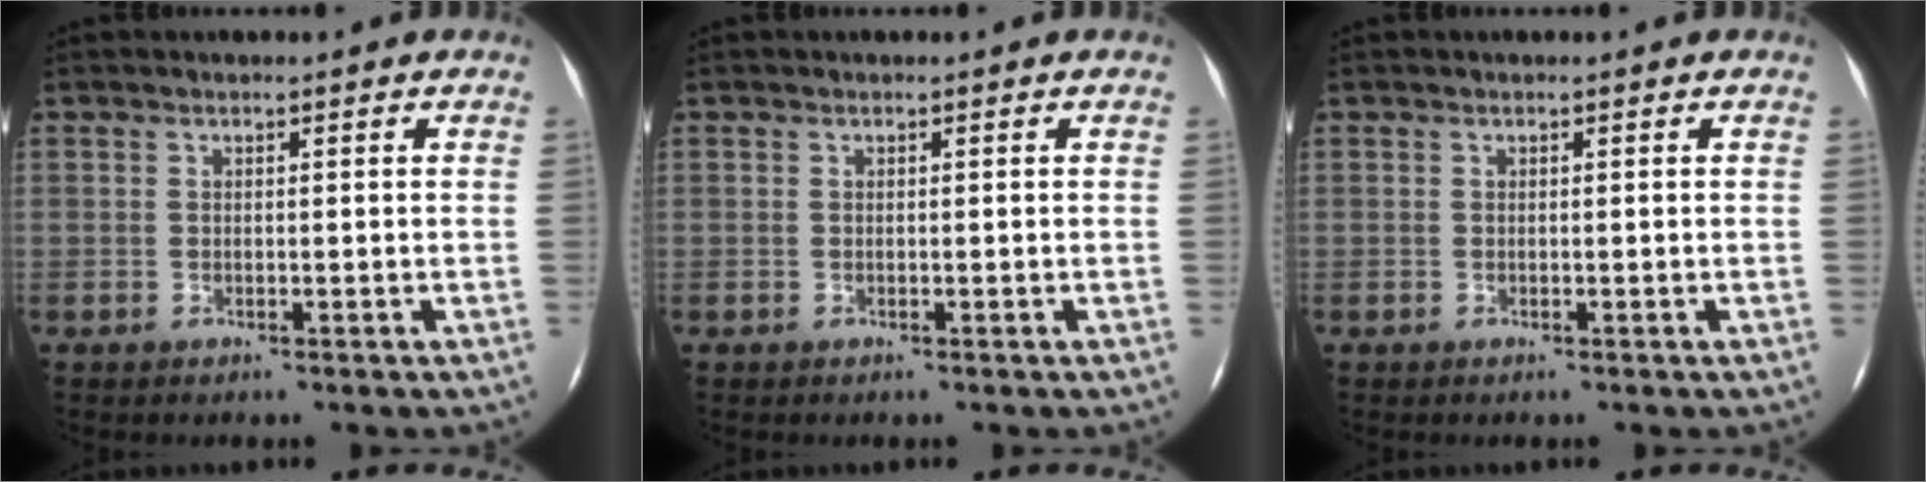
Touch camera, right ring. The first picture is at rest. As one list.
[{"total": 0.0}, {"total": 0.0}]